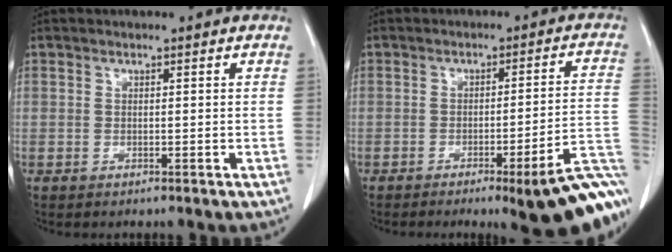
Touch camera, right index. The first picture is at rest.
{"total": 15.3, "force": [-9.1, 0.9, 12.2], "torque": [-0.055, 0.022, -0.116]}